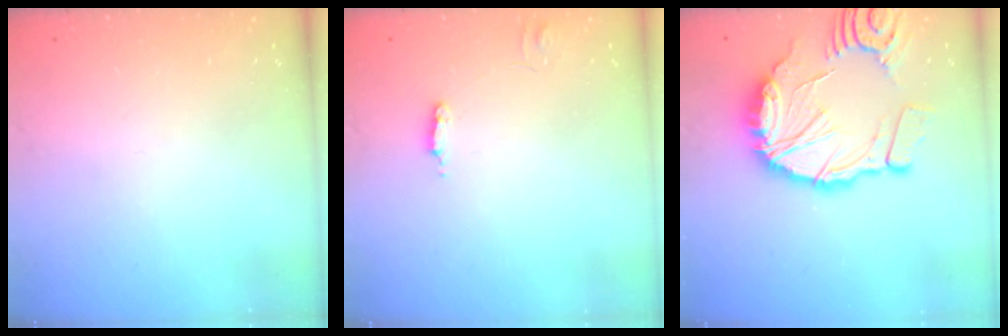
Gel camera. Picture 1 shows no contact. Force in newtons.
{"total": 3.3, "press": 3.3, "slide": 0.2}
{"total": 18.0, "press": 17.9, "slide": 2.3}